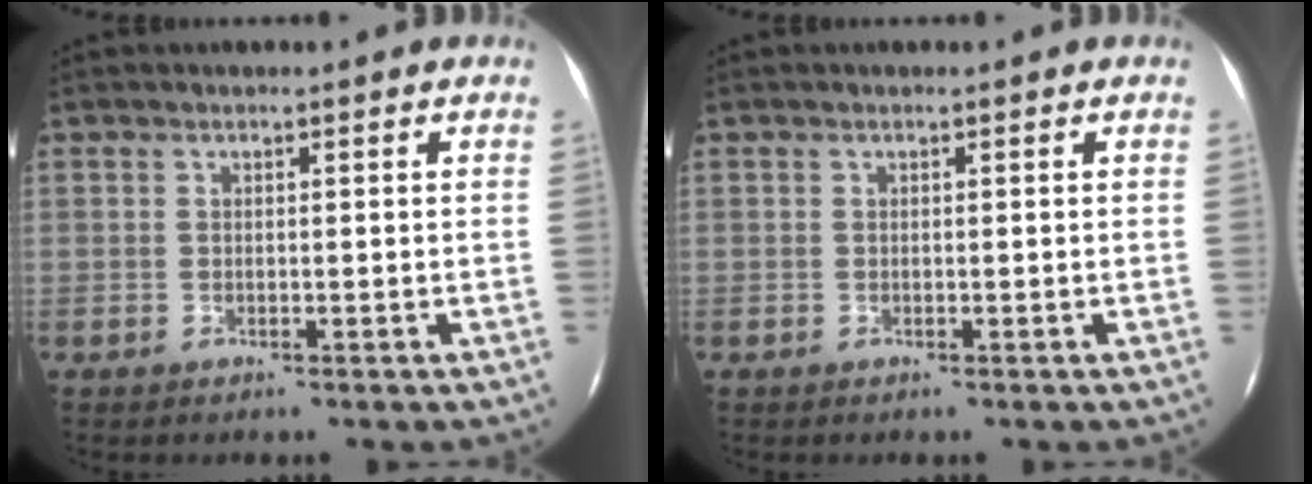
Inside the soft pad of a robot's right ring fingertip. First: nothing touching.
{"total": 0.0}